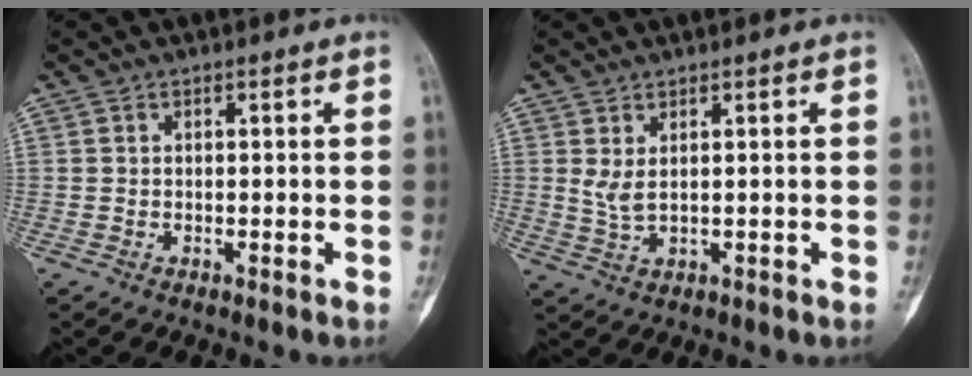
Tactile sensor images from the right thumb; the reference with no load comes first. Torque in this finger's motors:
{"motor_torque": [0.44, 0.33, 0.13, -0.17, 0.01]}